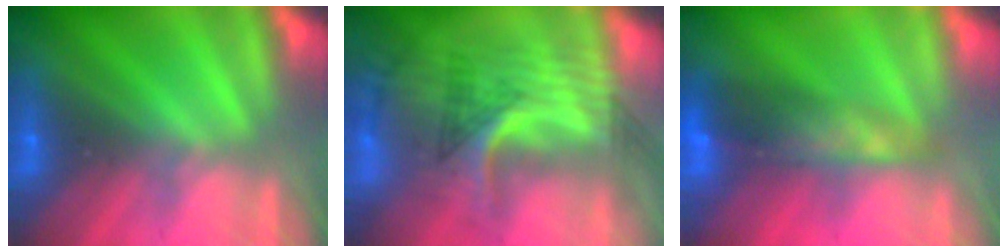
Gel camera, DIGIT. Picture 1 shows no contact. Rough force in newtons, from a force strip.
{"total": 2.8}
{"total": 8.6}